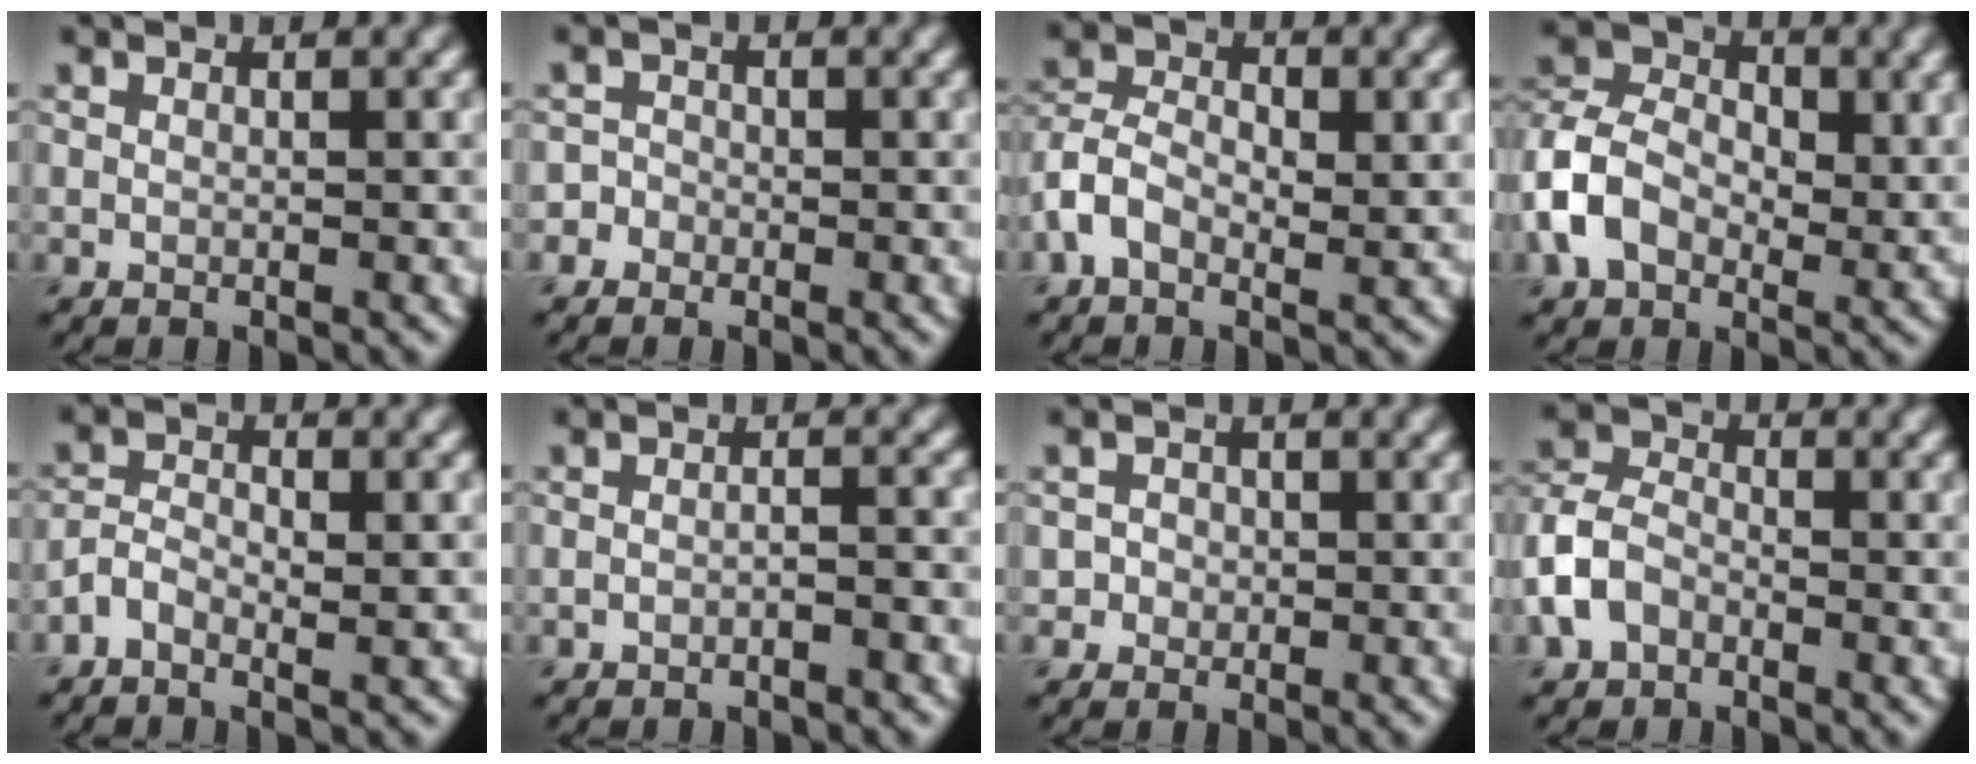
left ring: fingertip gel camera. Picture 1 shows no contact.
{"total": 1.6, "force": [-1.0, 1.3, 0.0], "torque": [0.011, 0.010, -0.019]}
{"total": 5.0, "force": [-1.0, 3.1, 3.8], "torque": [-0.071, 0.007, -0.029]}
{"total": 7.3, "force": [-0.9, 5.3, 4.9], "torque": [-0.088, 0.015, -0.031]}
{"total": 2.8, "force": [-1.1, 1.4, 2.2], "torque": [-0.041, 0.005, -0.026]}
{"total": 1.2, "force": [-0.9, 0.3, 0.8], "torque": [-0.014, 0.002, -0.021]}
{"total": 1.3, "force": [-0.2, 1.3, 0.2], "torque": [0.014, -0.001, -0.006]}
{"total": 4.1, "force": [-1.9, 2.8, 2.3], "torque": [-0.049, 0.007, -0.052]}